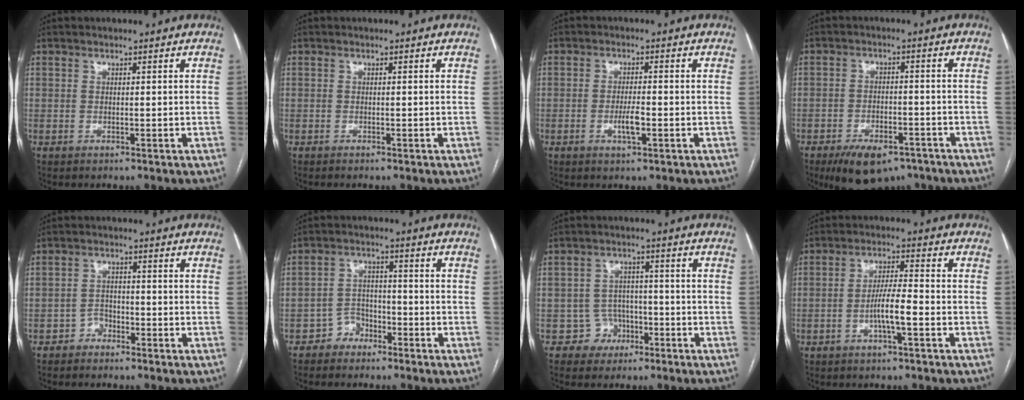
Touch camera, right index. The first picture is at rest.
{"total": 0.6, "force": [-0.5, 0.0, 0.3], "torque": [-0.008, -0.001, -0.008]}
{"total": 3.2, "force": [-1.0, 0.6, 3.0], "torque": [-0.058, -0.001, -0.017]}
{"total": 10.2, "force": [-7.4, 4.7, 5.2], "torque": [-0.077, 0.001, -0.114]}
{"total": 2.3, "force": [-1.8, 1.4, 0.3], "torque": [-0.004, 0.008, -0.034]}
{"total": 3.9, "force": [-2.8, 2.7, 0.6], "torque": [-0.002, 0.014, -0.051]}
{"total": 4.6, "force": [-2.2, 4.0, -0.2], "torque": [0.015, 0.018, -0.033]}
{"total": 5.2, "force": [-1.9, 0.3, 4.8], "torque": [-0.094, 0.006, -0.035]}